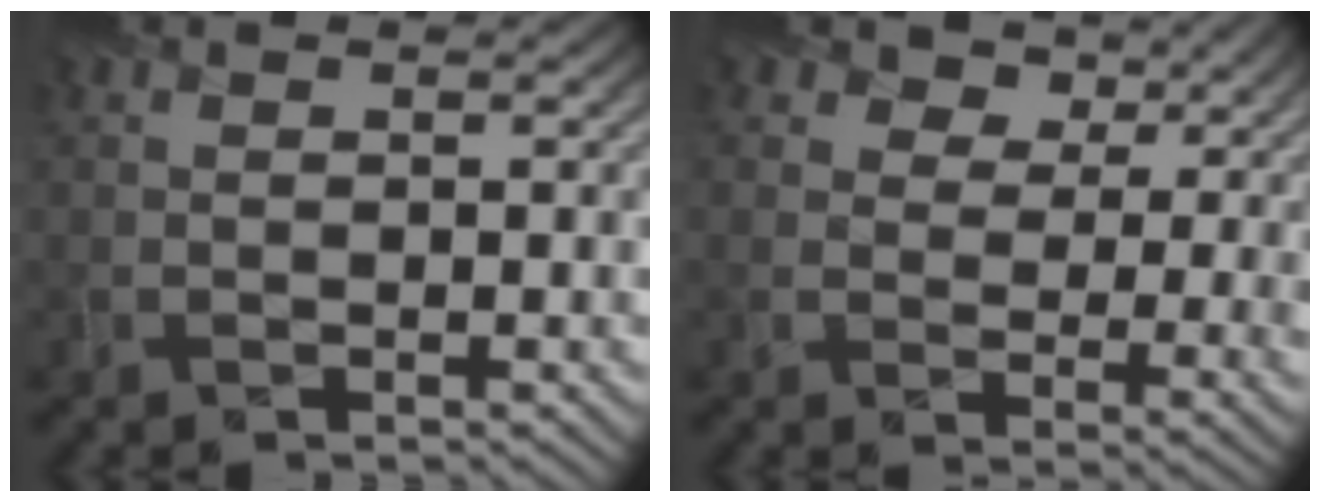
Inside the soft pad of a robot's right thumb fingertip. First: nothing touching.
{"total": 9.5, "force": [5.3, 6.2, 4.9], "torque": [-0.085, -0.001, 0.090]}